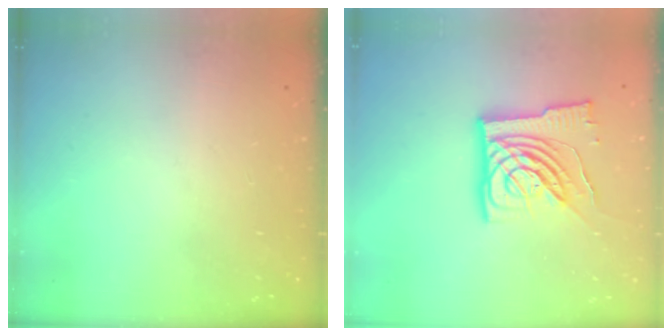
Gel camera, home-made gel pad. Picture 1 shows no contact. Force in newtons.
{"total": 14.1, "press": 13.9, "slide": 2.0}